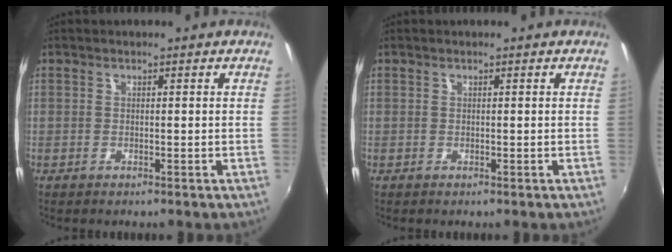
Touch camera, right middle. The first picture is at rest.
{"total": 0.0}